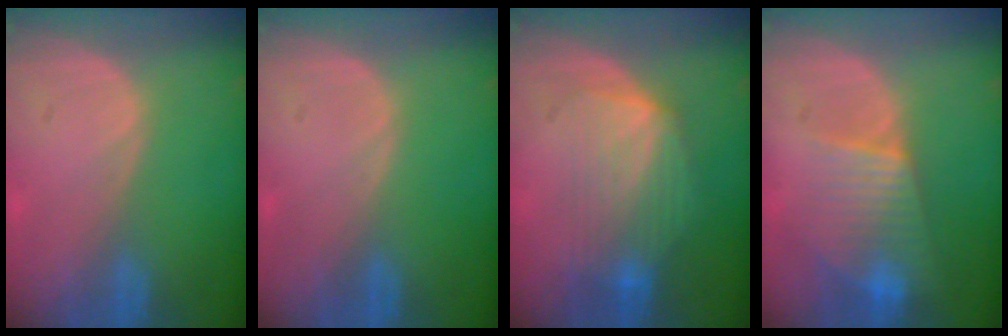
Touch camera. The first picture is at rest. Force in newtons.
{"total": 0.0}
{"total": 7.3, "press": 7.2, "slide": 1.3}
{"total": 7.5, "press": 7.0, "slide": 2.8}